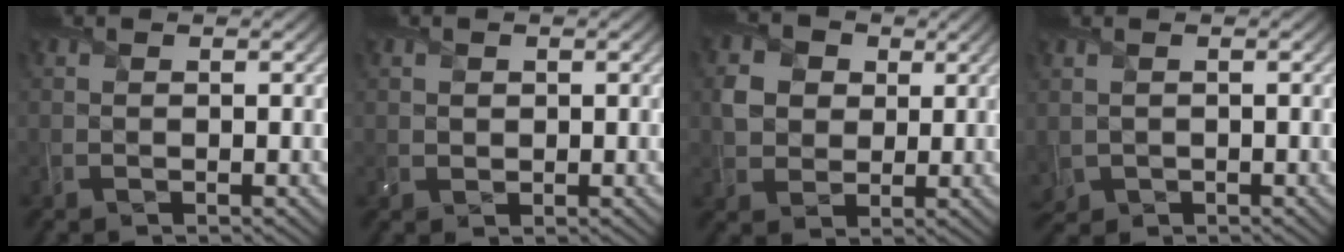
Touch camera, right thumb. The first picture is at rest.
{"total": 0.7, "force": [0.3, 0.6, 0.2], "torque": [-0.009, -0.004, 0.006]}
{"total": 4.7, "force": [1.1, 4.0, 2.1], "torque": [-0.060, 0.004, 0.011]}
{"total": 2.2, "force": [-0.2, 1.8, 1.1], "torque": [-0.046, -0.010, -0.006]}